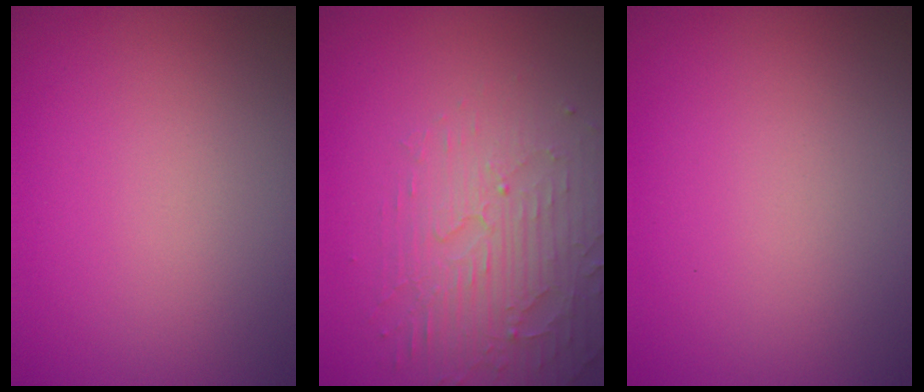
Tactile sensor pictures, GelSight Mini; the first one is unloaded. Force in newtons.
{"total": 5.1, "press": 3.4, "slide": 3.7}
{"total": 0.0}